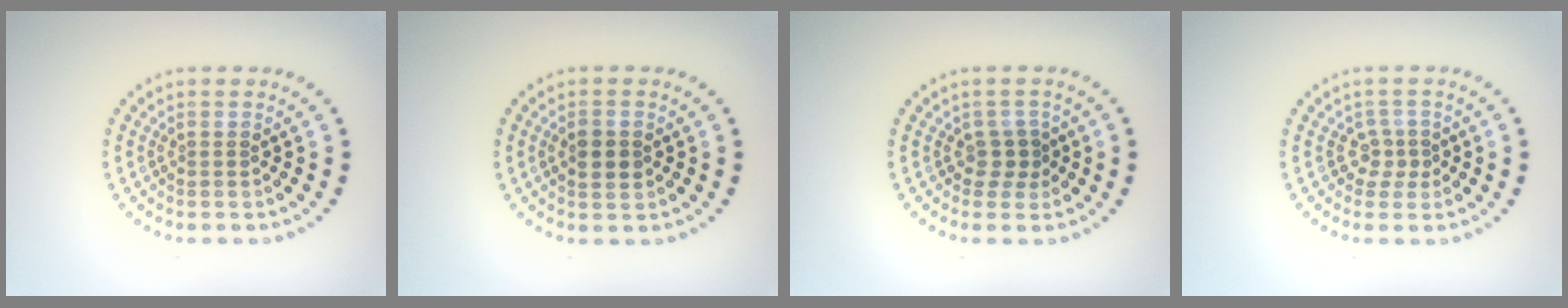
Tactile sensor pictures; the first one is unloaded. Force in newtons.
{"total": 2.2, "press": 2.2, "slide": 0.1}
{"total": 1.8, "press": 1.5, "slide": 1.0}
{"total": 1.7, "press": 1.1, "slide": 1.3}